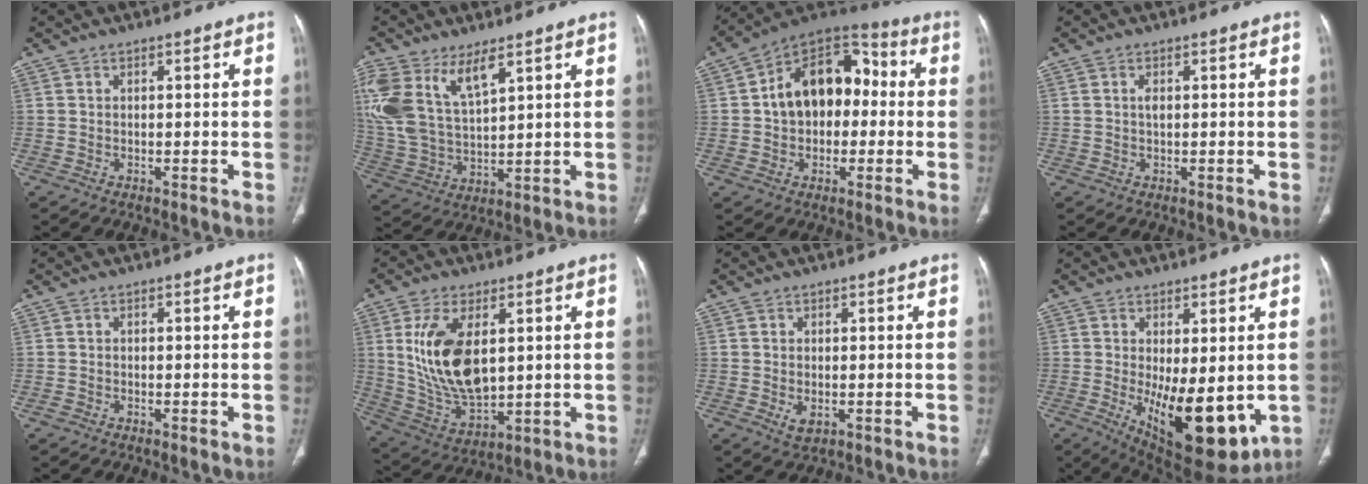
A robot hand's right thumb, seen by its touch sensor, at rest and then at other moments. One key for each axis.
{"total": 15.5, "fx": 8.0, "fy": 7.2, "fz": 11.2, "tx": -0.245, "ty": -0.022, "tz": 0.172}
{"total": 16.7, "fx": 0.8, "fy": 11.4, "fz": 12.2, "tx": -0.149, "ty": 0.044, "tz": 0.001}
{"total": 1.2, "fx": 0.3, "fy": 0.6, "fz": 1.0, "tx": -0.018, "ty": 0.004, "tz": 0.006}
{"total": 0.6, "fx": -0.3, "fy": 0.4, "fz": 0.3, "tx": -0.003, "ty": 0.000, "tz": -0.008}
{"total": 15.9, "fx": 3.5, "fy": 8.4, "fz": 13.1, "tx": -0.245, "ty": -0.020, "tz": 0.084}
{"total": 2.3, "fx": -0.4, "fy": 1.3, "fz": 1.9, "tx": -0.035, "ty": -0.007, "tz": 0.000}
{"total": 14.9, "fx": -2.4, "fy": 6.2, "fz": 13.3, "tx": -0.188, "ty": -0.030, "tz": -0.013}